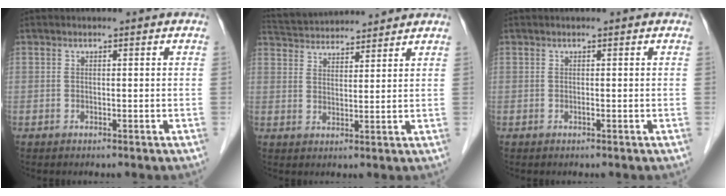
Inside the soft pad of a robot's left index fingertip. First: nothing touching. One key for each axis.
{"total": 11.2, "fx": 10.8, "fy": 1.6, "fz": 2.8, "tx": -0.057, "ty": 0.037, "tz": 0.174}
{"total": 0.0}